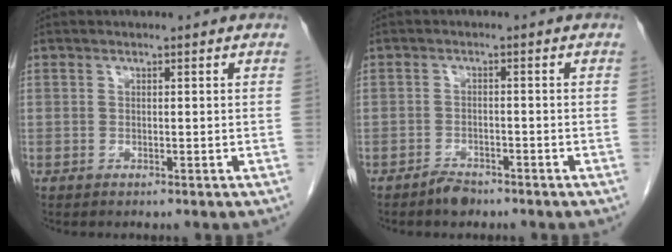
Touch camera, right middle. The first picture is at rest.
{"total": 2.5, "force": [-2.2, 1.0, 0.8], "torque": [-0.018, 0.001, -0.035]}